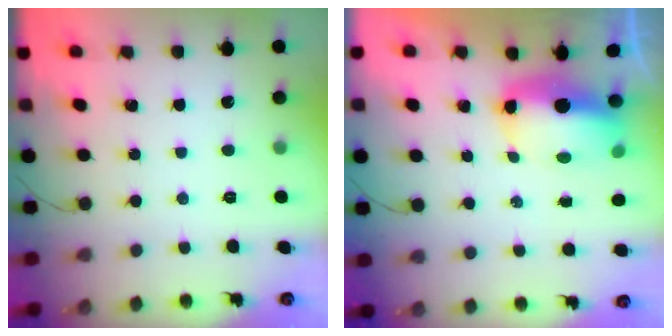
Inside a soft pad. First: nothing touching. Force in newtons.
{"total": 9.3, "press": 9.2, "slide": 1.4}